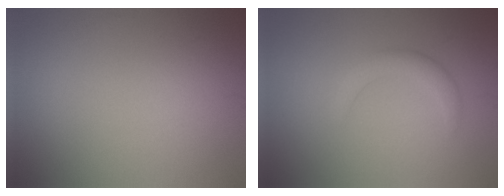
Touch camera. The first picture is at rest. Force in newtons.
{"total": 2.1, "press": 2.0, "slide": 0.3}